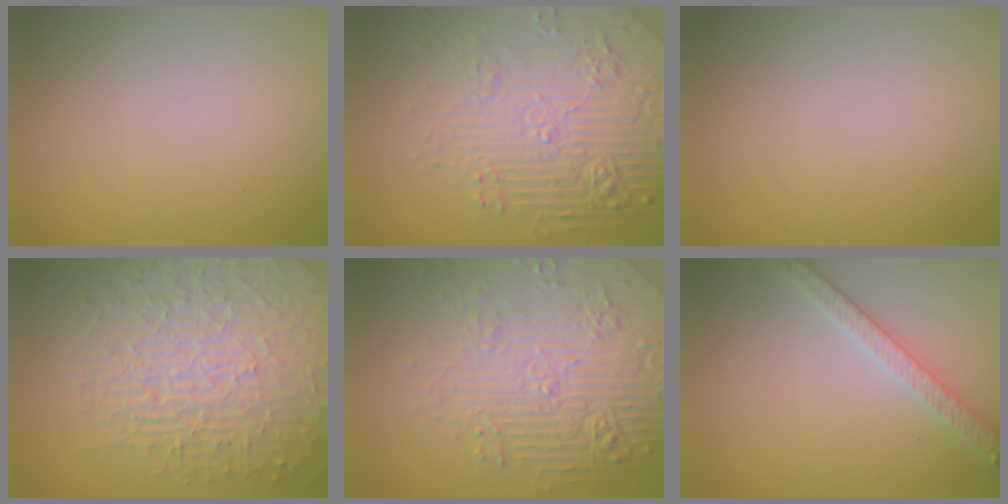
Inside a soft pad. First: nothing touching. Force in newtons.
{"total": 8.5, "press": 5.9, "slide": 6.1}
{"total": 0.0}
{"total": 9.9, "press": 6.5, "slide": 7.5}
{"total": 7.3, "press": 5.8, "slide": 4.5}
{"total": 2.8, "press": 2.6, "slide": 1.1}